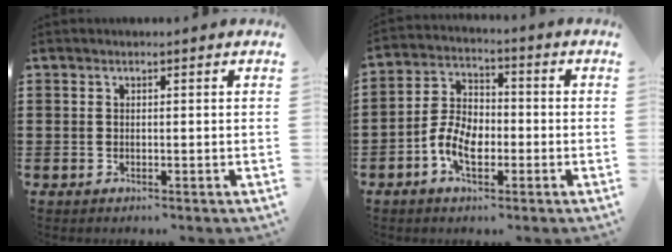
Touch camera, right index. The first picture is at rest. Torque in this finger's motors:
{"motor_torque": [1.30, 0.84, 0.42, 0.15]}